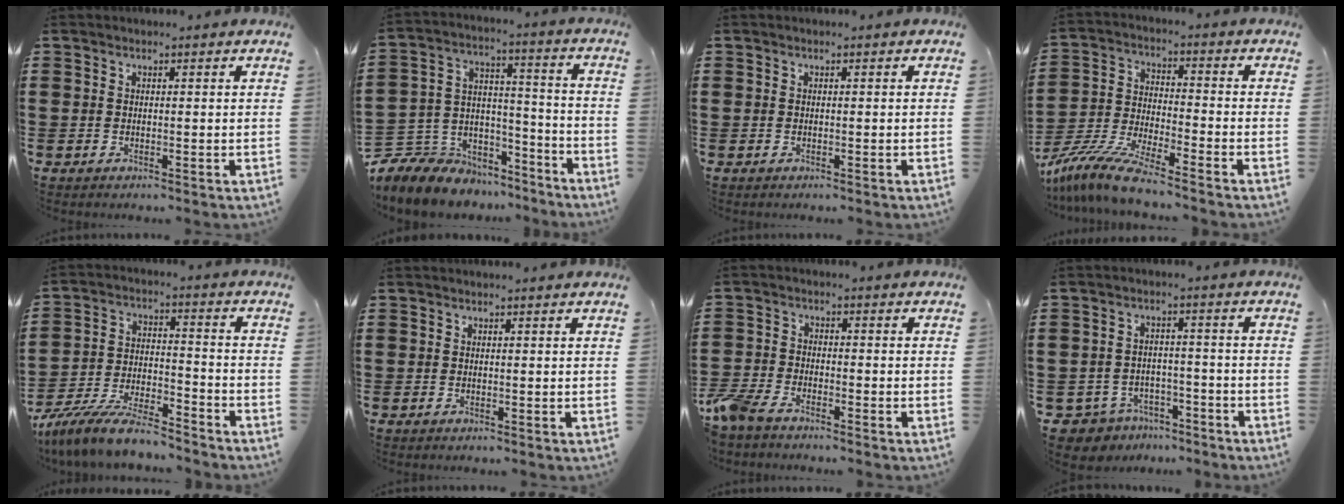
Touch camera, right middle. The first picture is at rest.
{"total": 7.9, "force": [-6.9, 3.9, 0.0], "torque": [-0.026, 0.001, -0.133]}
{"total": 0.0}
{"total": 8.8, "force": [-8.0, 0.0, 3.8], "torque": [-0.091, -0.006, -0.162]}
{"total": 8.9, "force": [-7.9, 1.1, 3.8], "torque": [-0.081, 0.010, -0.154]}
{"total": 0.0}
{"total": 4.2, "force": [-3.7, 1.1, 1.6], "torque": [-0.062, -0.008, -0.085]}
{"total": 4.2, "force": [-3.9, 1.5, 0.2], "torque": [-0.028, 0.000, -0.086]}